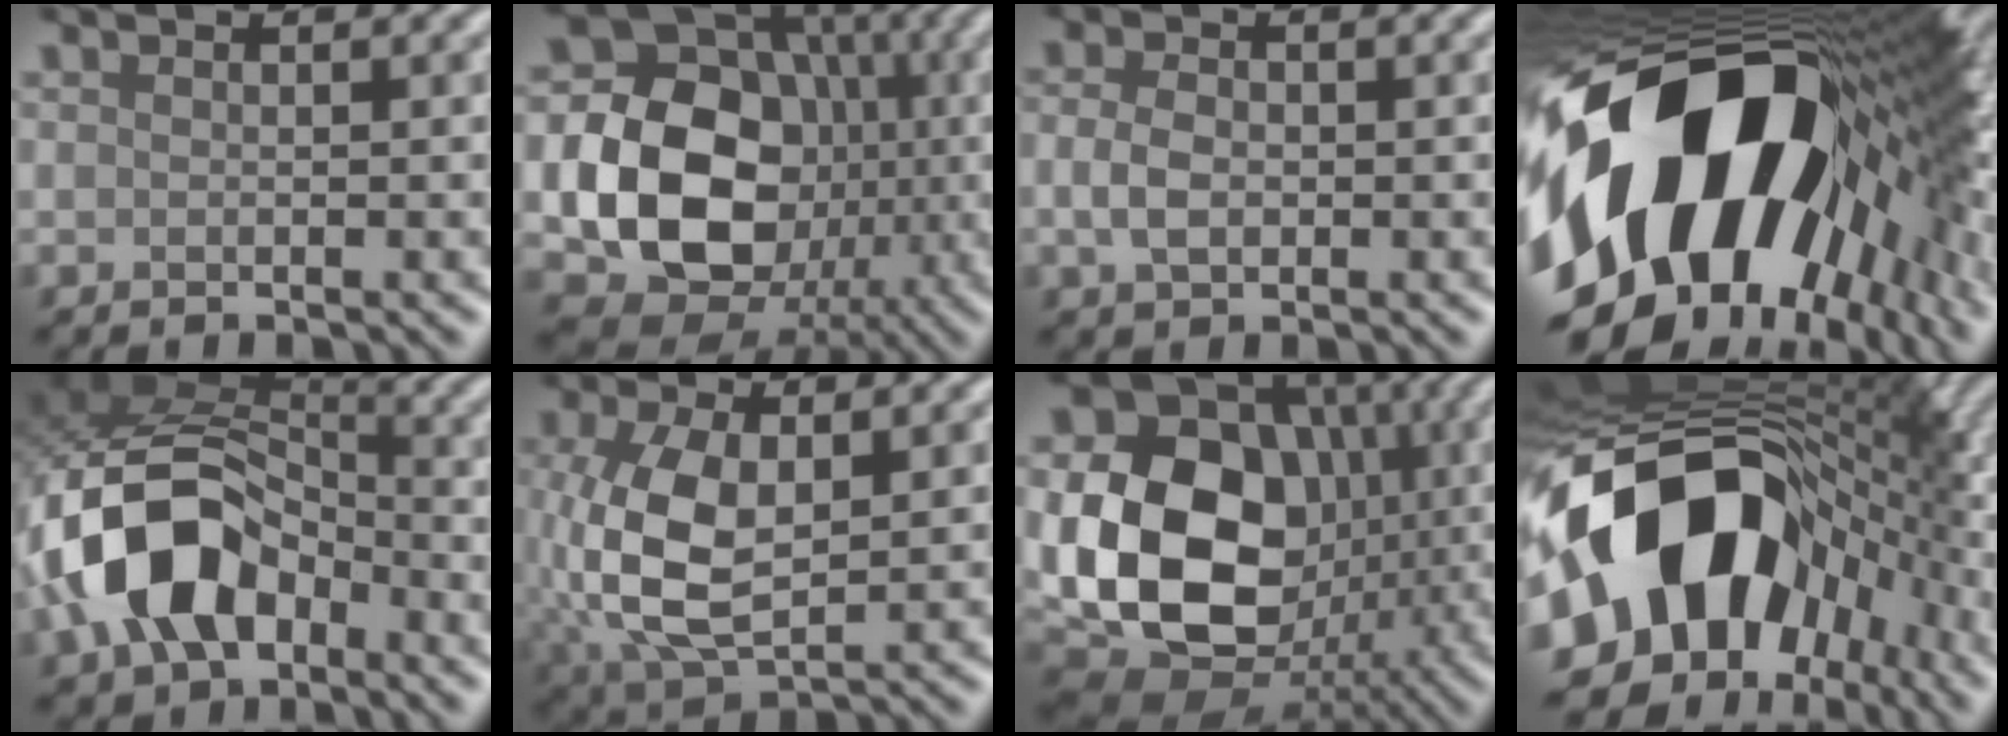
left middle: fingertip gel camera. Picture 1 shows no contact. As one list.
[{"total": 16.6, "force": [-1.8, 13.9, 8.8], "torque": [-0.145, -0.026, -0.040]}, {"total": 2.5, "force": [-0.3, 1.8, 1.8], "torque": [-0.041, 0.000, -0.011]}, {"total": 21.8, "force": [-3.3, 12.7, 17.5], "torque": [-0.330, -0.059, -0.049]}, {"total": 11.2, "force": [-3.7, 7.2, 7.8], "torque": [-0.161, 0.008, -0.077]}, {"total": 7.7, "force": [0.2, 4.2, 6.4], "torque": [-0.154, -0.004, 0.008]}, {"total": 20.0, "force": [-0.4, 16.4, 11.4], "torque": [-0.226, -0.014, -0.025]}, {"total": 17.8, "force": [-3.4, 12.0, 12.7], "torque": [-0.223, -0.018, -0.057]}]